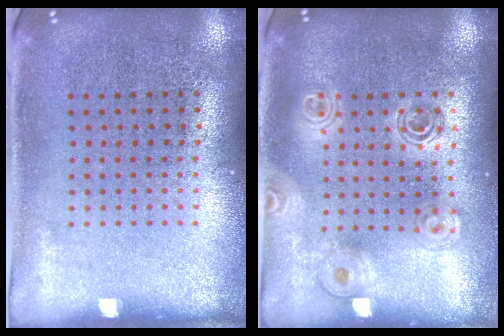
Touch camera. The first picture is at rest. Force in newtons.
{"total": 1.5, "press": 1.4, "slide": 0.7}